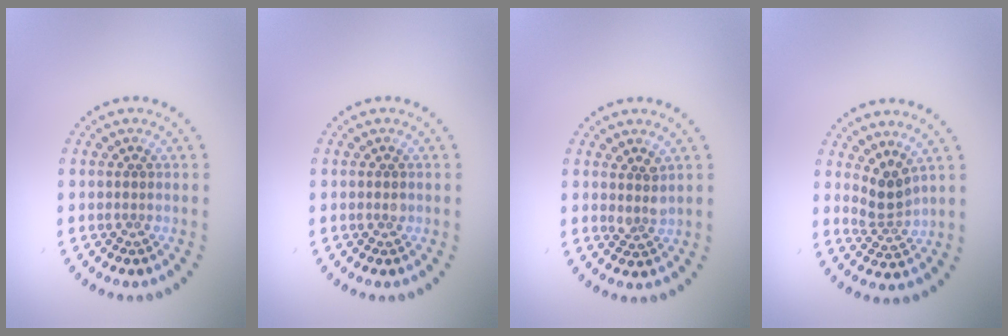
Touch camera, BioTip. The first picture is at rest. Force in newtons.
{"total": 0.7, "press": 0.7, "slide": 0.1}
{"total": 1.6, "press": 1.3, "slide": 1.0}
{"total": 2.5, "press": 1.8, "slide": 1.8}